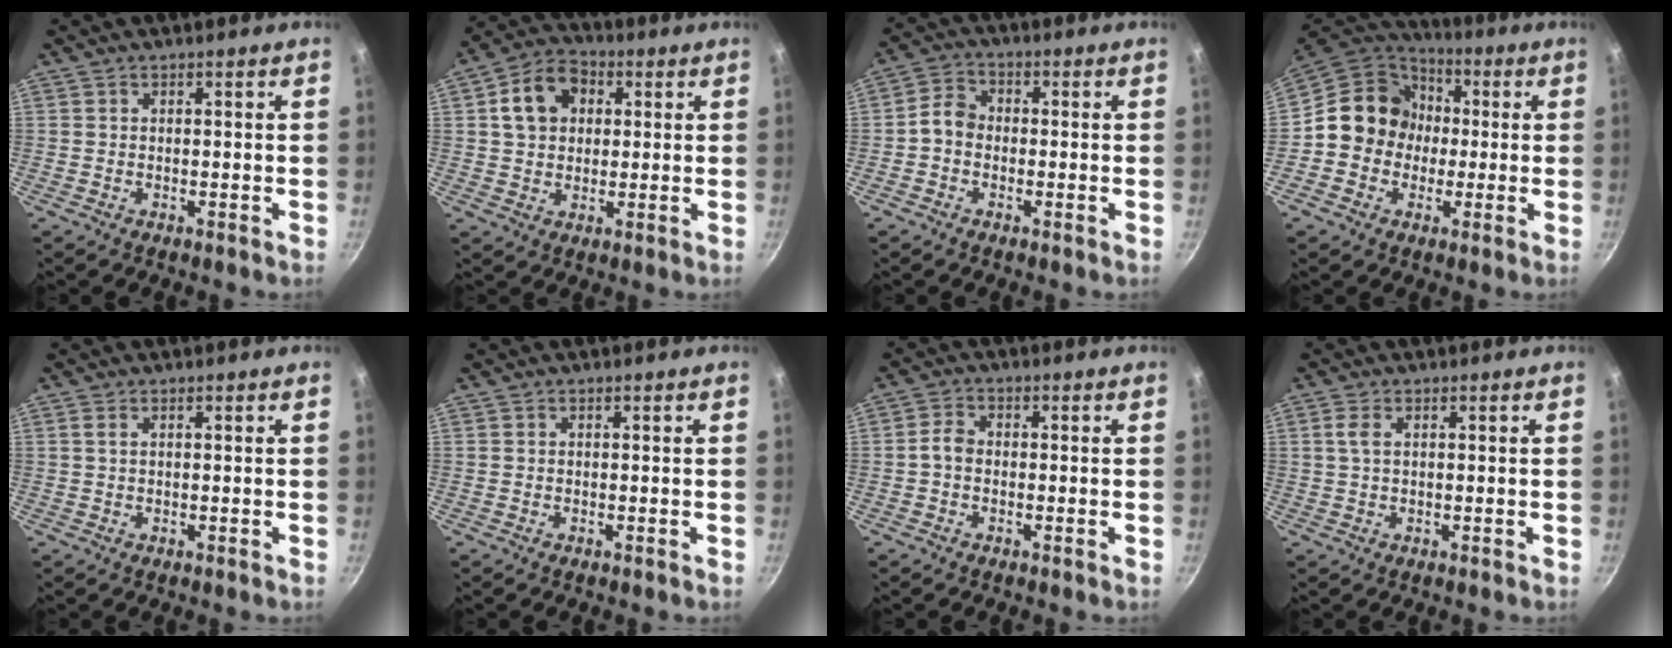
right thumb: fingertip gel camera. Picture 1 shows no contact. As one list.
[{"total": 10.4, "force": [2.6, 8.0, 6.0], "torque": [-0.076, 0.017, 0.032]}, {"total": 4.5, "force": [-1.0, 3.7, 2.5], "torque": [-0.031, 0.021, -0.033]}, {"total": 13.4, "force": [0.0, 12.2, 5.5], "torque": [-0.048, 0.033, -0.018]}, {"total": 0.9, "force": [0.4, 0.4, 0.8], "torque": [-0.015, 0.001, 0.008]}, {"total": 0.0}, {"total": 2.7, "force": [-0.6, 2.0, 1.8], "torque": [-0.032, 0.016, -0.018]}, {"total": 2.3, "force": [0.7, 1.2, 1.9], "torque": [-0.040, 0.003, 0.013]}]